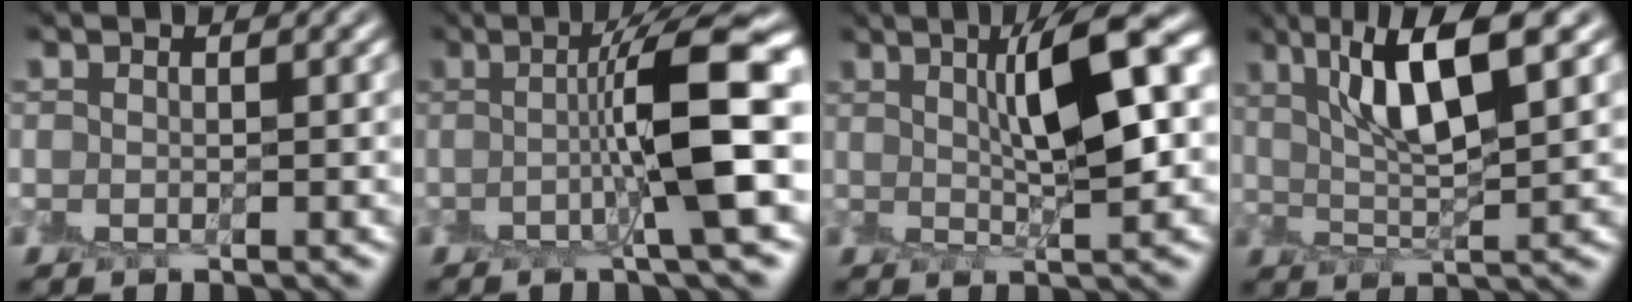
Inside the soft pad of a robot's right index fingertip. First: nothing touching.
{"total": 7.7, "force": [-0.4, 1.0, 7.7], "torque": [-0.109, 0.016, -0.011]}
{"total": 7.6, "force": [1.8, 1.4, 7.3], "torque": [-0.102, 0.014, 0.028]}
{"total": 7.2, "force": [3.4, 1.4, 6.2], "torque": [-0.099, 0.013, 0.059]}